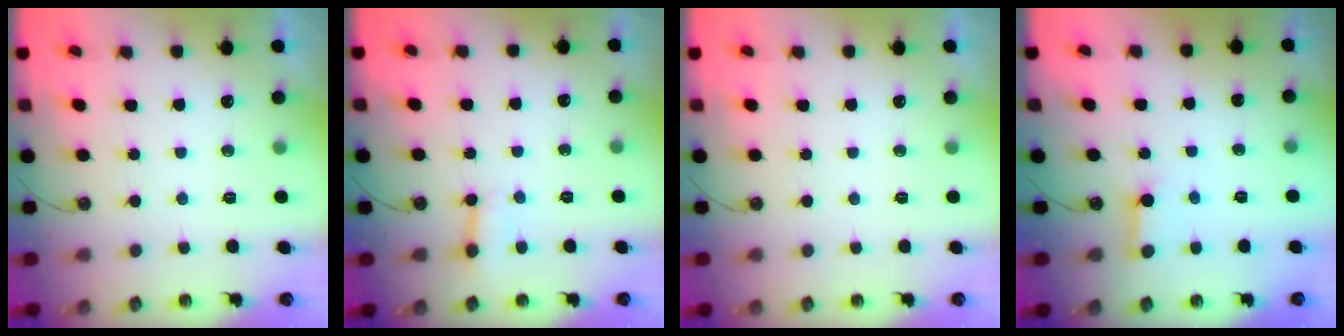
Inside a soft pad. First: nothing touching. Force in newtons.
{"total": 3.0, "press": 3.0, "slide": 0.3}
{"total": 0.0}
{"total": 2.8, "press": 2.8, "slide": 0.3}